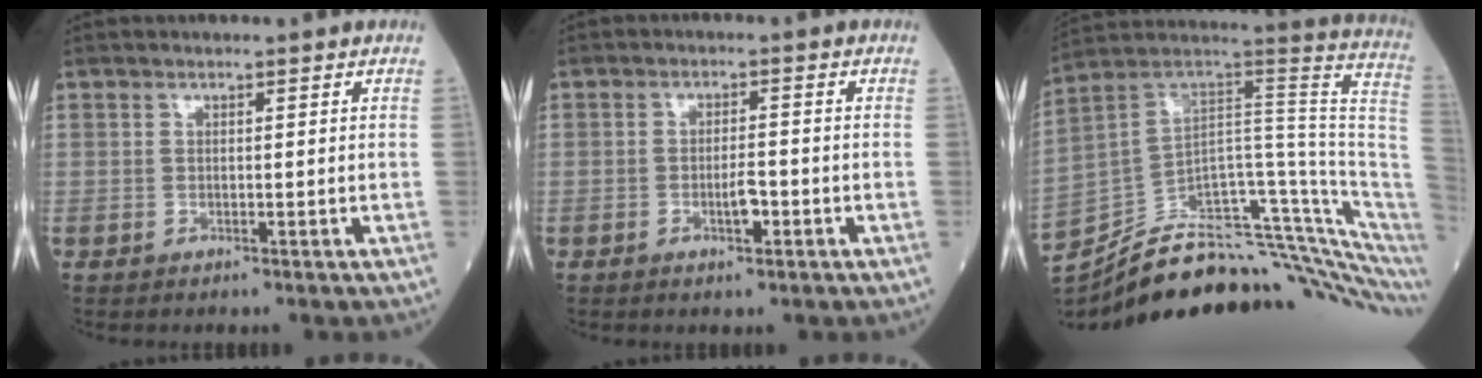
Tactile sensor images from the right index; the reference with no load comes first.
{"total": 3.4, "force": [-1.3, 1.1, 2.9], "torque": [-0.055, 0.002, -0.019]}
{"total": 32.3, "force": [-21.9, 6.7, 22.8], "torque": [-0.278, 0.030, -0.325]}